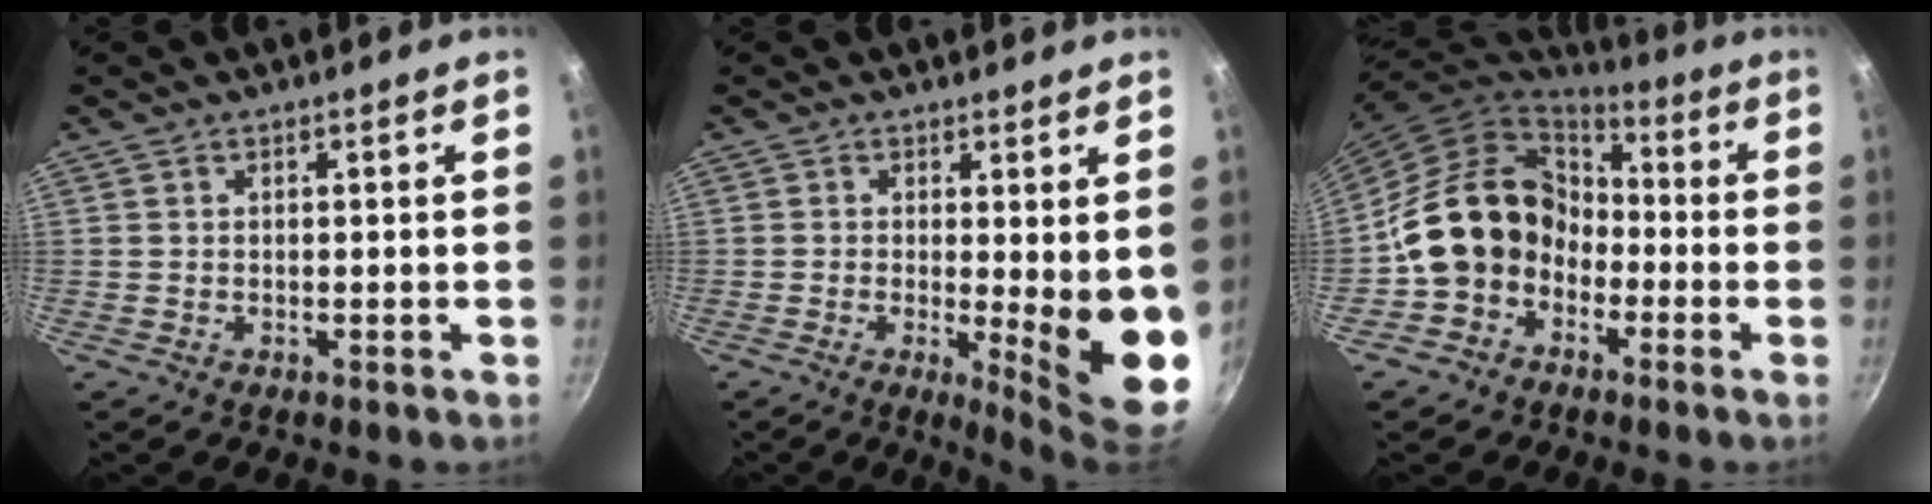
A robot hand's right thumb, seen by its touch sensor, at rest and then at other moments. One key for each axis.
{"total": 10.5, "fx": -0.5, "fy": 2.1, "fz": 10.3, "tx": -0.129, "ty": -0.029, "tz": 0.000}
{"total": 15.3, "fx": -4.0, "fy": 12.5, "fz": 7.7, "tx": -0.102, "ty": 0.060, "tz": -0.080}